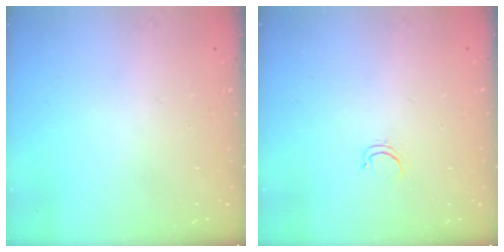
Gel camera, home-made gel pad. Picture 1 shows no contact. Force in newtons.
{"total": 2.6, "press": 2.5, "slide": 0.4}